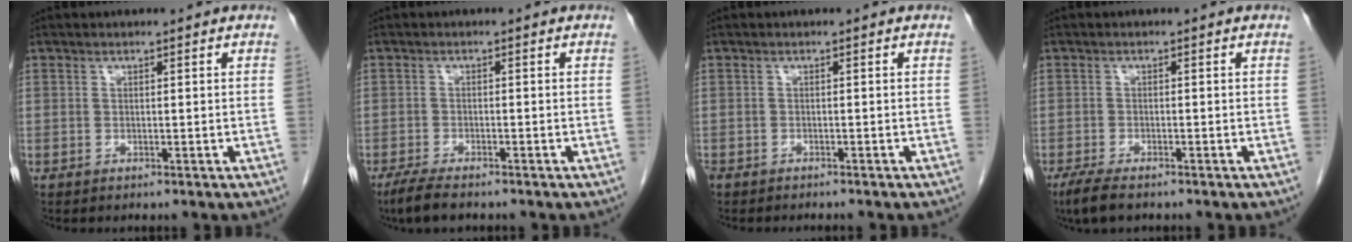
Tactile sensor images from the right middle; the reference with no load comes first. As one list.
[{"total": 4.3, "force": [-3.4, 0.8, 2.5], "torque": [-0.051, -0.011, -0.055]}, {"total": 3.6, "force": [-3.2, 1.1, 1.3], "torque": [-0.020, -0.007, -0.046]}, {"total": 4.2, "force": [-3.1, 1.1, 2.7], "torque": [-0.055, -0.011, -0.049]}]